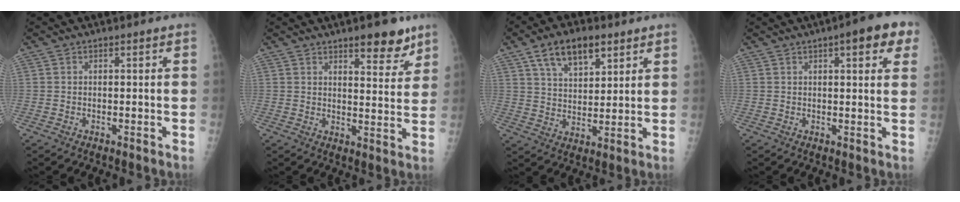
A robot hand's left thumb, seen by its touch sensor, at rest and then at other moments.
{"total": 8.2, "force": [5.8, 2.7, 5.1], "torque": [-0.044, -0.037, 0.079]}
{"total": 10.6, "force": [6.1, 5.4, 6.7], "torque": [-0.096, -0.023, 0.110]}
{"total": 9.4, "force": [4.5, 2.7, 7.8], "torque": [-0.074, -0.004, 0.047]}